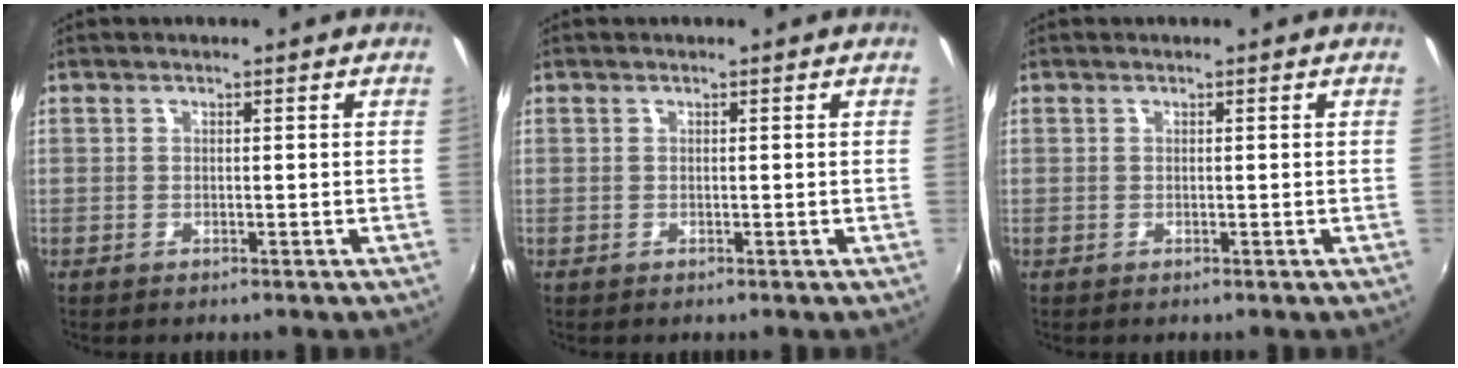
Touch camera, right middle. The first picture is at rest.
{"total": 0.0}
{"total": 0.0}